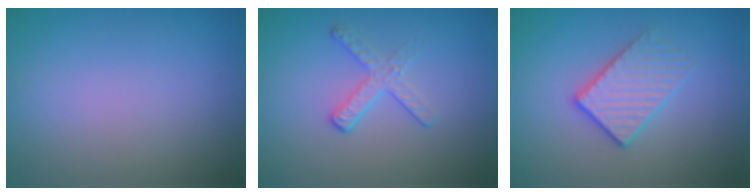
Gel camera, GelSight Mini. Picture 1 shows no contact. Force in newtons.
{"total": 2.1, "press": 1.4, "slide": 1.6}
{"total": 2.9, "press": 2.6, "slide": 1.2}